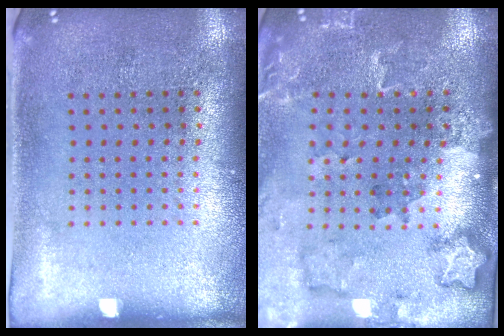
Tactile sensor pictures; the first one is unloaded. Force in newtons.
{"total": 1.8, "press": 1.8, "slide": 0.2}